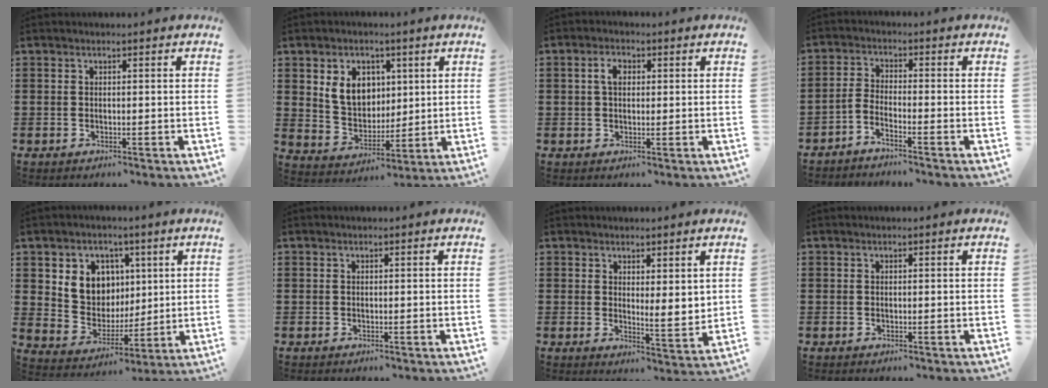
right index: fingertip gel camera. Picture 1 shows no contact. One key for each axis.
{"total": 7.4, "fx": 2.4, "fy": 6.0, "fz": 3.6, "tx": -0.079, "ty": 0.013, "tz": 0.042}
{"total": 2.7, "fx": 0.7, "fy": 1.7, "fz": 2.0, "tx": -0.042, "ty": 0.012, "tz": 0.011}
{"total": 2.6, "fx": -2.5, "fy": -0.2, "fz": 0.6, "tx": -0.023, "ty": -0.001, "tz": -0.055}
{"total": 7.9, "fx": 2.9, "fy": 7.1, "fz": 2.0, "tx": -0.066, "ty": -0.009, "tz": 0.054}
{"total": 0.0}
{"total": 3.4, "fx": 2.4, "fy": 1.3, "fz": 2.0, "tx": -0.029, "ty": -0.010, "tz": 0.041}
{"total": 0.0}